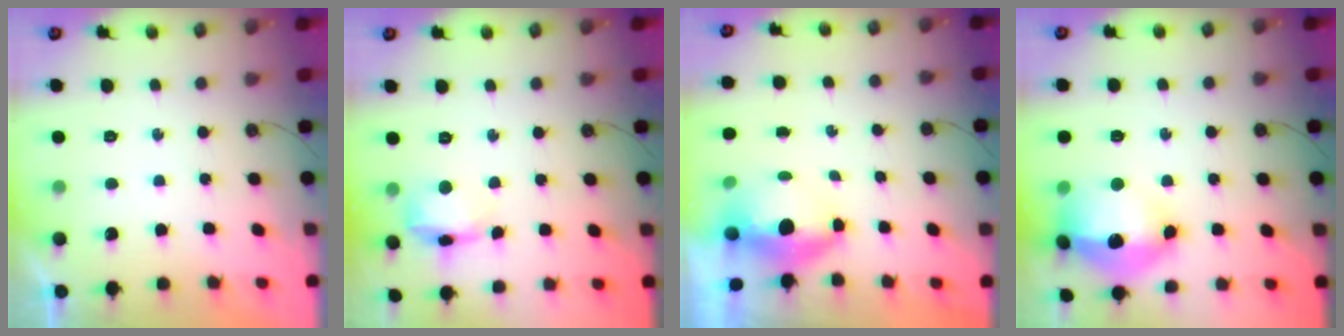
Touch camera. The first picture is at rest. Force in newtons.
{"total": 11.9, "press": 11.9, "slide": 1.0}
{"total": 14.0, "press": 6.9, "slide": 12.2}
{"total": 18.6, "press": 18.5, "slide": 1.6}